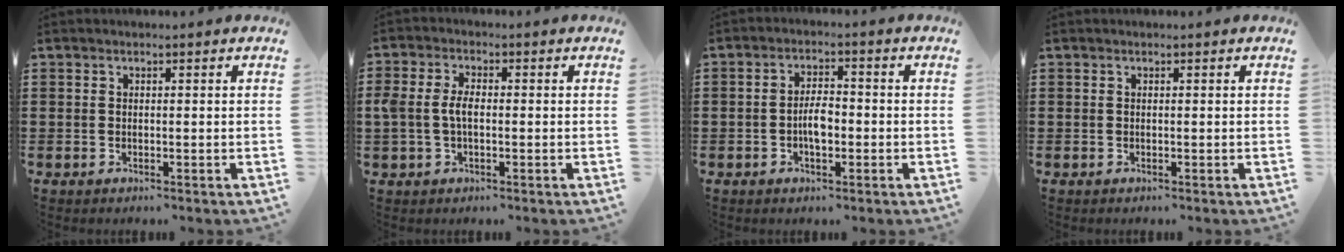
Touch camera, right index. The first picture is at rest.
{"total": 3.9, "force": [-0.3, 2.2, 3.2], "torque": [-0.092, -0.006, -0.015]}
{"total": 4.0, "force": [-0.8, 1.6, 3.5], "torque": [-0.079, 0.001, -0.021]}
{"total": 0.0}